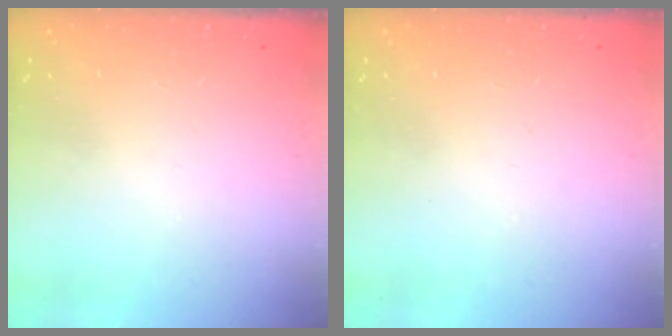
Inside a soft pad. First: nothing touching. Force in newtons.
{"total": 0.0}